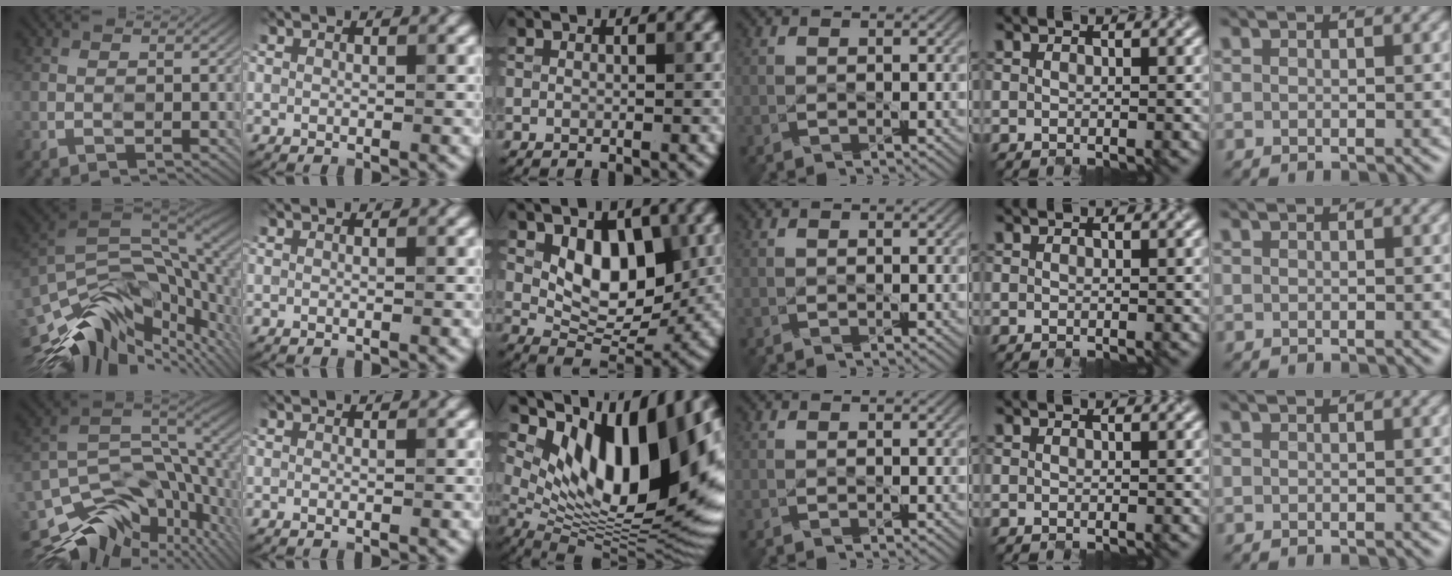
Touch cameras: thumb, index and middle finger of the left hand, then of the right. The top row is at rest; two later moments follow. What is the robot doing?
{"motion": "open", "object": "egg carton"}